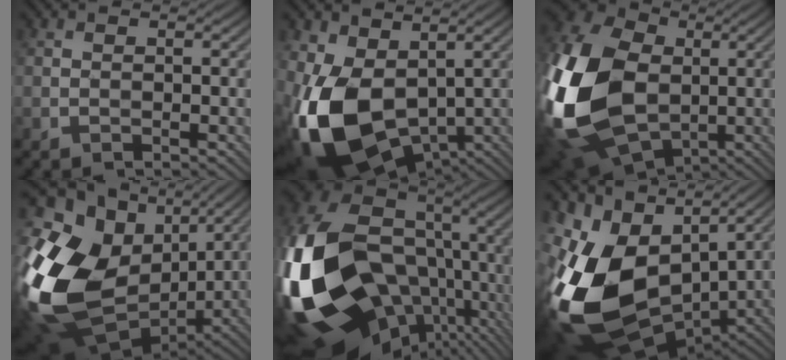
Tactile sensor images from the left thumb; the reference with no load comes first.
{"total": 16.7, "force": [-1.9, 10.8, 12.6], "torque": [-0.305, -0.035, -0.027]}
{"total": 21.7, "force": [-2.1, 15.5, 15.0], "torque": [-0.399, -0.011, -0.047]}
{"total": 20.7, "force": [-0.6, 15.2, 14.0], "torque": [-0.346, -0.036, 0.011]}
{"total": 24.4, "force": [-4.9, 16.4, 17.4], "torque": [-0.430, -0.054, -0.054]}
{"total": 17.6, "force": [0.3, 11.8, 13.0], "torque": [-0.318, -0.022, 0.016]}